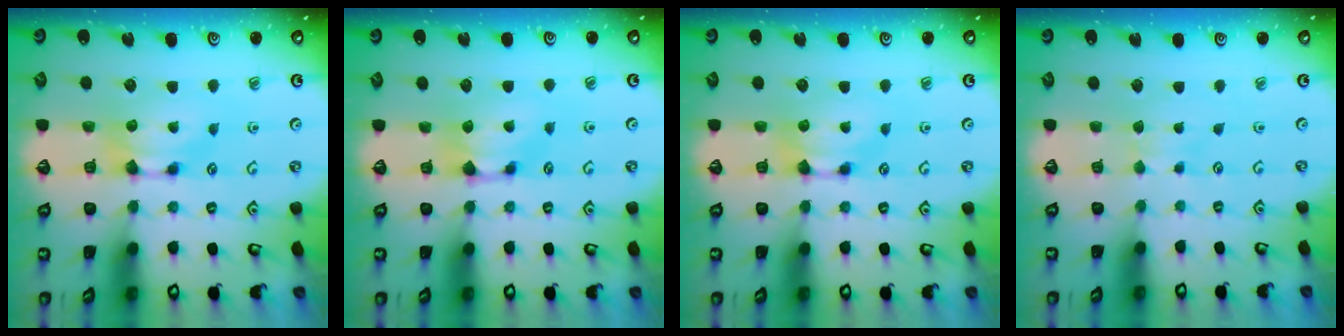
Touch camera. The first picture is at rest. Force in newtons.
{"total": 0.9, "press": 0.2, "slide": 0.8}
{"total": 0.0}
{"total": 2.1, "press": 2.1, "slide": 0.3}